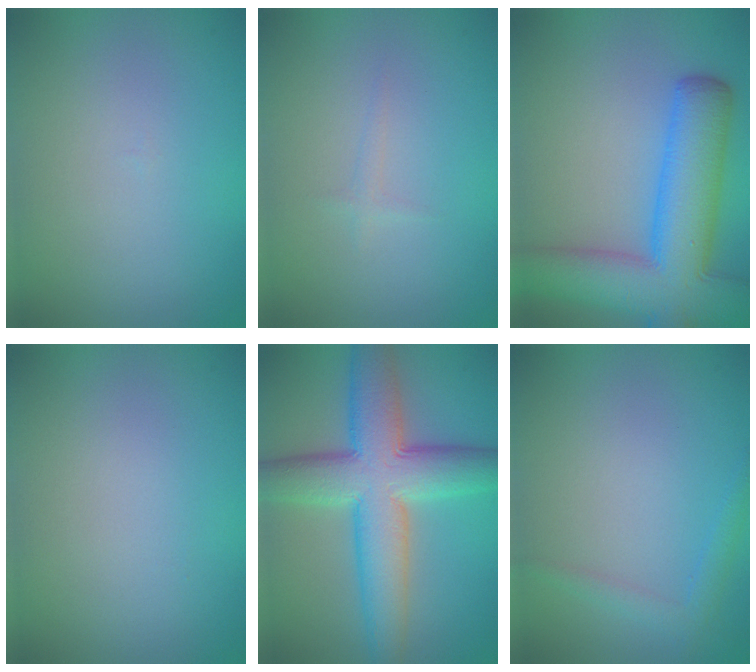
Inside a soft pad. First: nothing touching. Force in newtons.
{"total": 0.7, "press": 0.6, "slide": 0.1}
{"total": 10.7, "press": 10.7, "slide": 0.6}
{"total": 0.0}
{"total": 9.5, "press": 9.5, "slide": 0.0}
{"total": 1.6, "press": 1.6, "slide": 0.1}